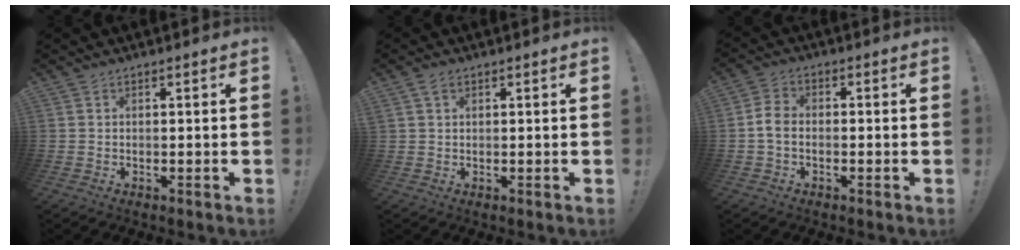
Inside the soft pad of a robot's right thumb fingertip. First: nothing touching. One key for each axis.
{"total": 2.1, "fx": 1.3, "fy": 1.2, "fz": 1.2, "tx": -0.023, "ty": 0.003, "tz": 0.024}
{"total": 4.7, "fx": -0.9, "fy": 3.2, "fz": 3.4, "tx": -0.069, "ty": 0.011, "tz": -0.015}